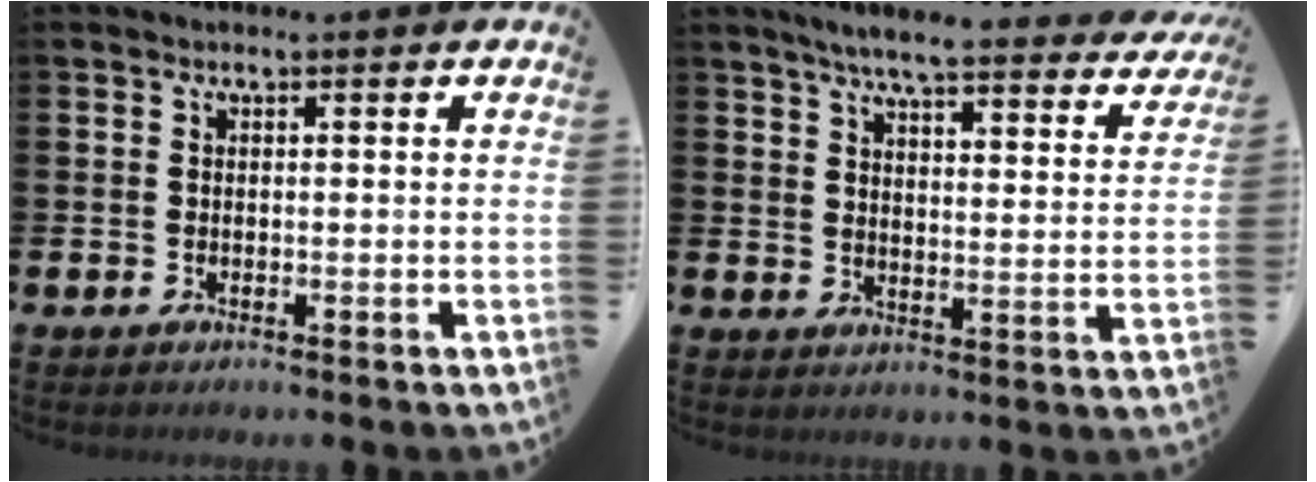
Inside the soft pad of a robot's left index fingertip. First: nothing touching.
{"total": 6.2, "force": [5.6, 0.5, 2.6], "torque": [-0.057, -0.040, 0.090]}